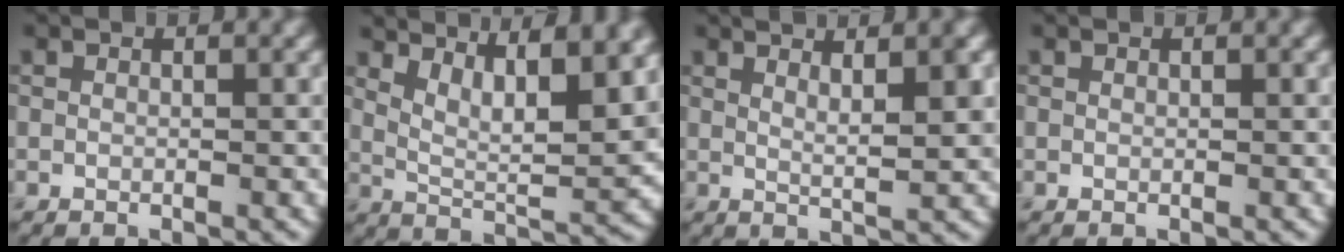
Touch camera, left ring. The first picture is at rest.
{"total": 9.1, "force": [5.1, 2.7, 7.0], "torque": [-0.109, 0.003, 0.081]}
{"total": 4.1, "force": [2.2, 0.9, 3.4], "torque": [-0.037, 0.005, 0.025]}
{"total": 0.0}